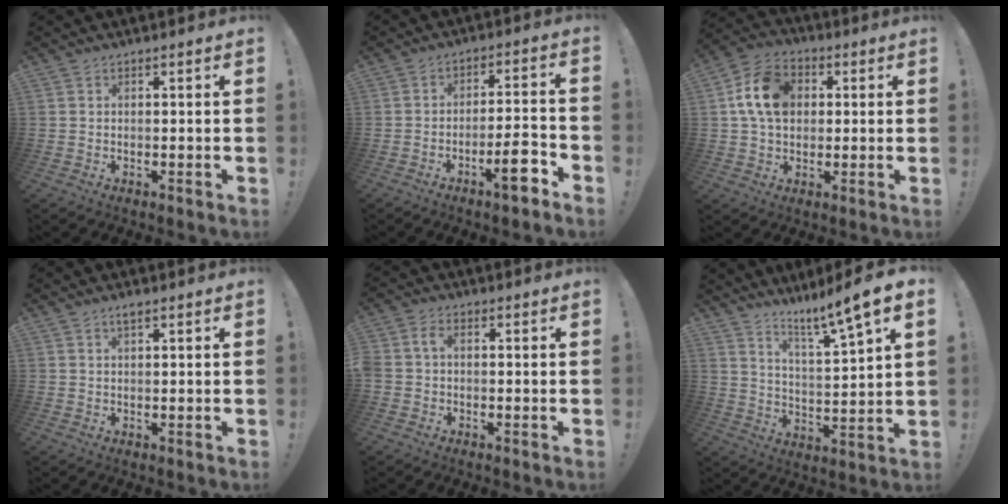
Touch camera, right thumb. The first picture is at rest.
{"total": 9.6, "force": [-5.6, 1.9, 7.6], "torque": [-0.101, 0.026, -0.094]}
{"total": 14.0, "force": [2.8, 10.4, 8.8], "torque": [-0.147, 0.011, 0.060]}
{"total": 1.3, "force": [0.9, 0.1, 0.9], "torque": [-0.020, -0.001, 0.016]}
{"total": 3.3, "force": [-0.2, 2.2, 2.5], "torque": [-0.057, 0.012, -0.006]}
{"total": 9.8, "force": [7.4, -0.6, 6.4], "torque": [-0.110, -0.063, 0.114]}